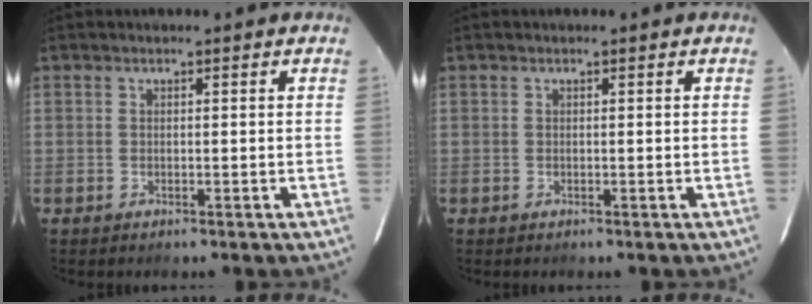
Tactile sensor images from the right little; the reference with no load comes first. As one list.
[{"total": 0.0}]